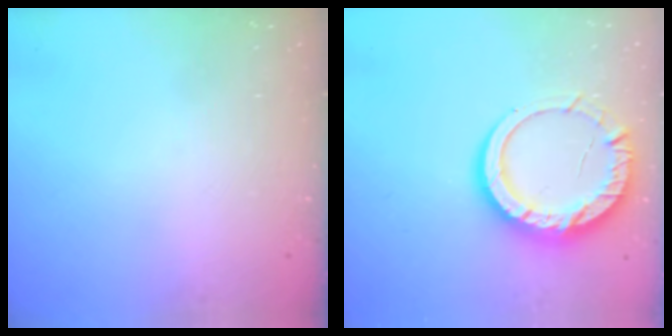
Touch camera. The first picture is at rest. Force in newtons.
{"total": 14.0, "press": 13.9, "slide": 1.4}